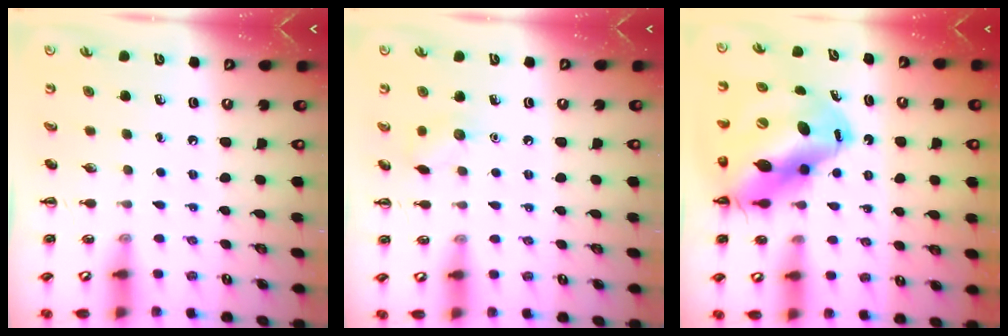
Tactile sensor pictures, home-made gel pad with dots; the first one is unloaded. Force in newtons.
{"total": 7.0, "press": 6.9, "slide": 1.3}
{"total": 19.0, "press": 18.1, "slide": 5.5}